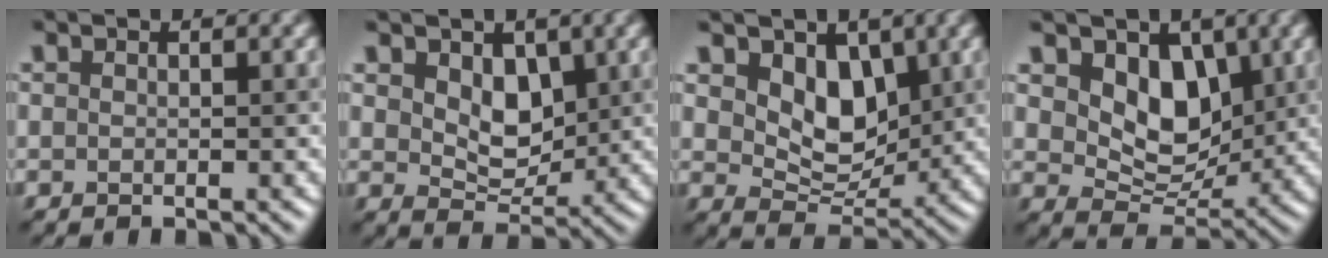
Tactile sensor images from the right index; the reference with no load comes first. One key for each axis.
{"total": 3.7, "fx": 1.1, "fy": 2.6, "fz": 2.5, "tx": -0.049, "ty": -0.010, "tz": 0.019}
{"total": 4.7, "fx": 1.8, "fy": 3.1, "fz": 3.0, "tx": -0.057, "ty": -0.015, "tz": 0.027}
{"total": 5.4, "fx": 2.0, "fy": 3.7, "fz": 3.4, "tx": -0.063, "ty": -0.016, "tz": 0.028}